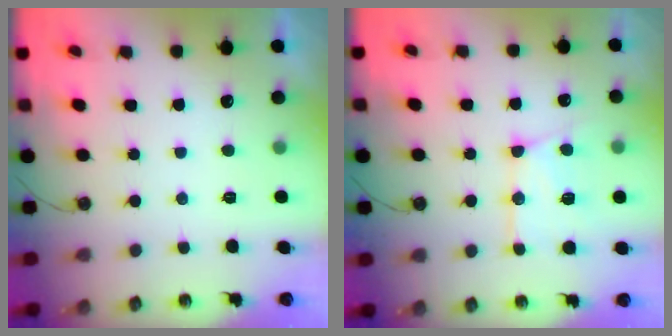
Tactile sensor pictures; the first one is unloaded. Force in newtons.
{"total": 13.5, "press": 13.4, "slide": 1.6}